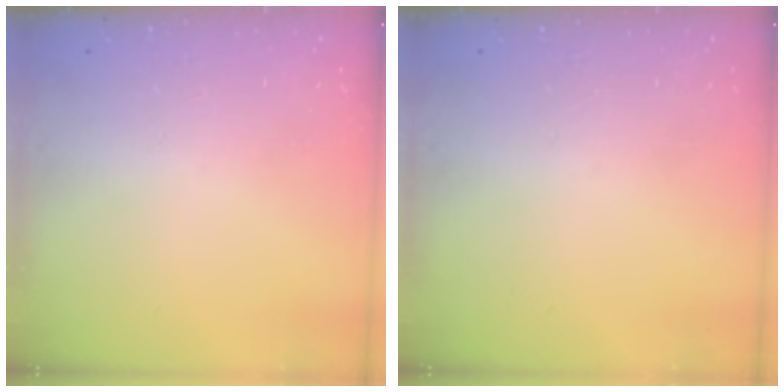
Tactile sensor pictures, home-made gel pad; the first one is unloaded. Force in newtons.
{"total": 0.0}